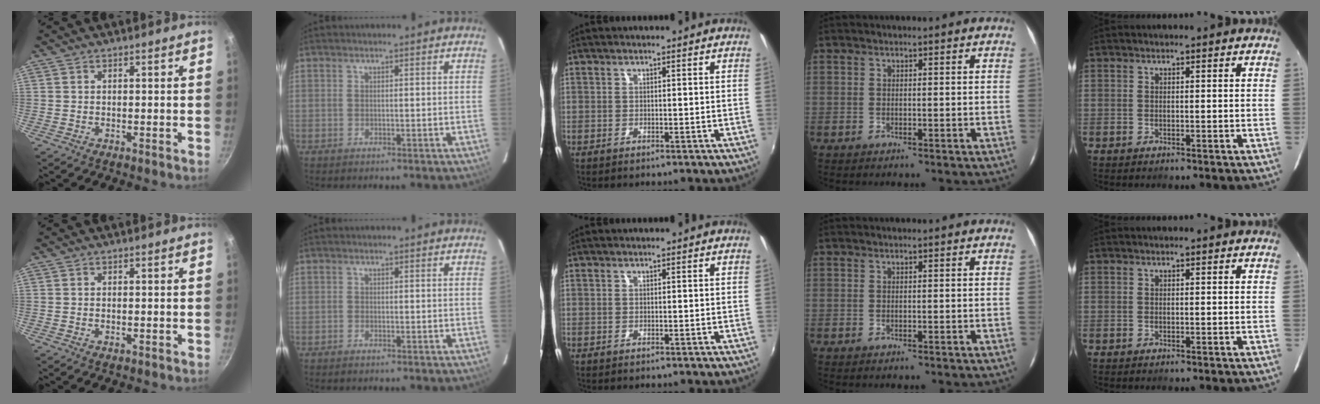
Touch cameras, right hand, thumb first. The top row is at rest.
{"thumb": {"total": 0.8, "force": [-0.2, 0.4, 0.6], "torque": [-0.011, 0.000, -0.003]}, "index": {"total": 0.8, "force": [-0.7, 0.3, 0.1], "torque": [-0.002, -0.001, -0.015]}}